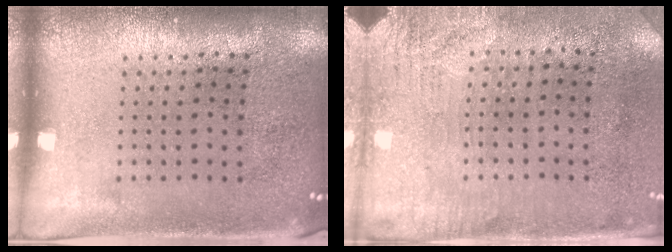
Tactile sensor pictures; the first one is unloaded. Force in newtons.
{"total": 3.3, "press": 2.7, "slide": 1.8}